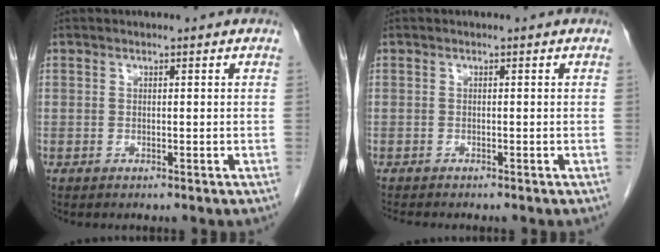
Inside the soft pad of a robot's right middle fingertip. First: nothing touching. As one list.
[{"total": 2.2, "force": [-2.0, 0.2, 0.9], "torque": [-0.016, -0.005, -0.030]}]